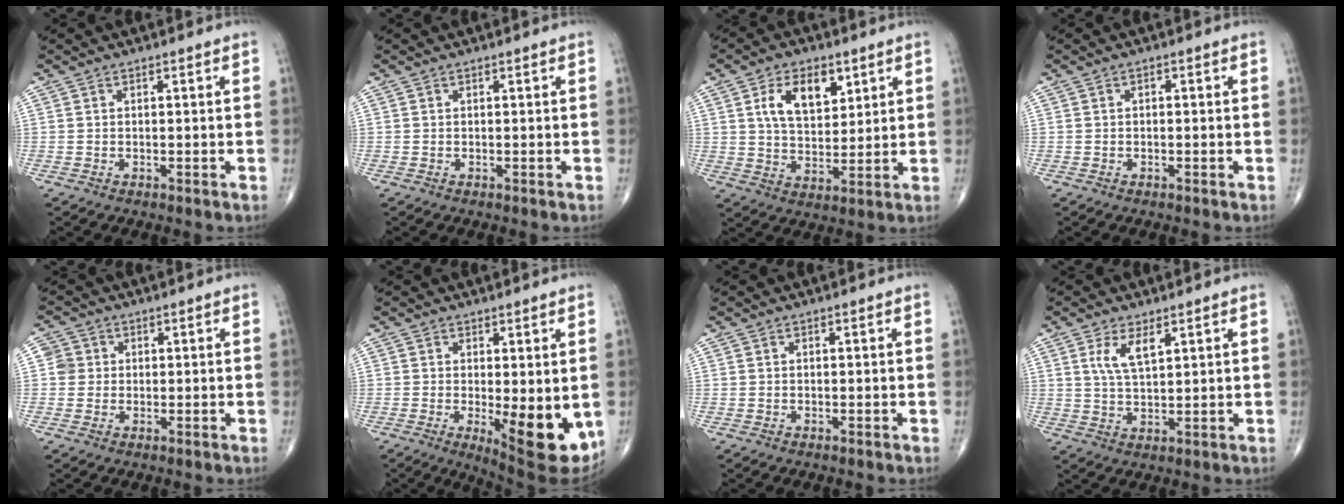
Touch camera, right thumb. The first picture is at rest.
{"total": 0.0}
{"total": 10.5, "force": [4.4, 6.0, 7.4], "torque": [-0.102, -0.017, 0.080]}
{"total": 0.8, "force": [0.0, 0.4, 0.6], "torque": [-0.011, 0.003, -0.001]}
{"total": 3.2, "force": [0.3, 3.1, 0.5], "torque": [0.014, 0.005, 0.001]}
{"total": 11.8, "force": [-1.9, 4.1, 10.9], "torque": [-0.135, -0.027, -0.013]}
{"total": 0.0}
{"total": 5.4, "force": [2.5, 2.1, 4.3], "torque": [-0.081, -0.012, 0.054]}